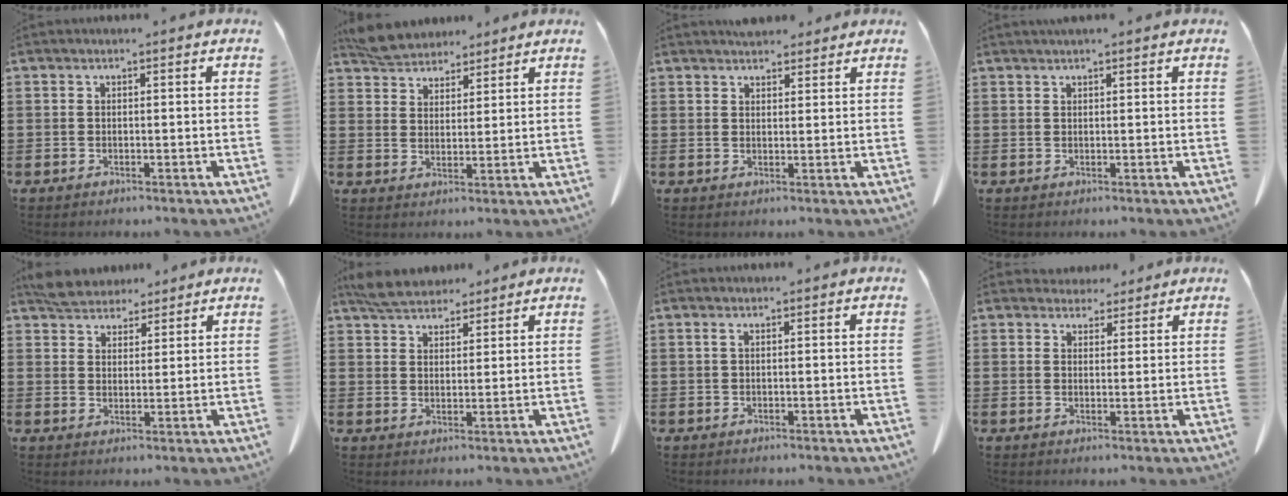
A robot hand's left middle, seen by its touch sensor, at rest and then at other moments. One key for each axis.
{"total": 5.2, "fx": 4.8, "fy": 1.8, "fz": 0.6, "tx": -0.031, "ty": -0.009, "tz": 0.092}
{"total": 2.8, "fx": 2.6, "fy": 0.8, "fz": 0.5, "tx": -0.016, "ty": -0.003, "tz": 0.051}
{"total": 1.0, "fx": 0.9, "fy": 0.0, "fz": 0.5, "tx": -0.011, "ty": -0.002, "tz": 0.017}
{"total": 4.7, "fx": 4.3, "fy": 1.8, "fz": 0.8, "tx": -0.031, "ty": -0.003, "tz": 0.084}
{"total": 5.1, "fx": 4.6, "fy": 1.6, "fz": 1.4, "tx": -0.041, "ty": -0.009, "tz": 0.088}
{"total": 0.7, "fx": 0.4, "fy": 0.1, "fz": 0.6, "tx": -0.014, "ty": 0.000, "tz": 0.008}
{"total": 3.5, "fx": 3.2, "fy": 1.4, "fz": 0.4, "tx": -0.009, "ty": -0.006, "tz": 0.060}